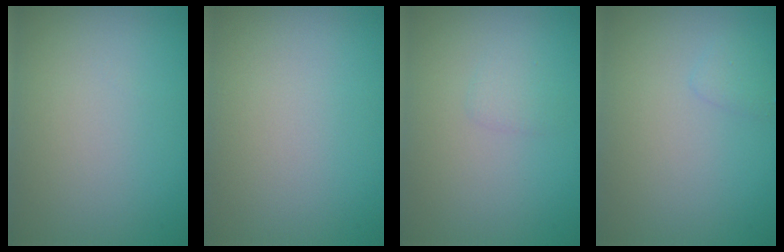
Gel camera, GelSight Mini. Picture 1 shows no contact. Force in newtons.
{"total": 0.0}
{"total": 0.9, "press": 0.9, "slide": 0.1}
{"total": 0.8, "press": 0.8, "slide": 0.1}